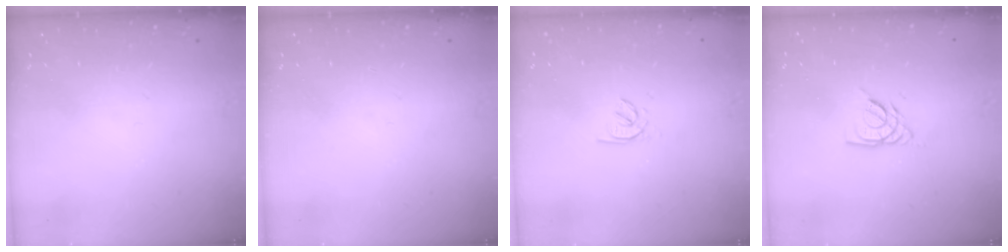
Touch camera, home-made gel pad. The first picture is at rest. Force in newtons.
{"total": 0.0}
{"total": 1.8, "press": 1.8, "slide": 0.5}
{"total": 4.7, "press": 4.7, "slide": 0.4}